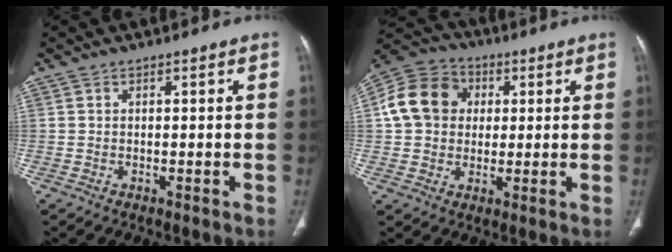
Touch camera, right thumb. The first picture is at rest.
{"total": 12.8, "force": [2.1, 10.8, 6.5], "torque": [-0.107, 0.016, 0.026]}